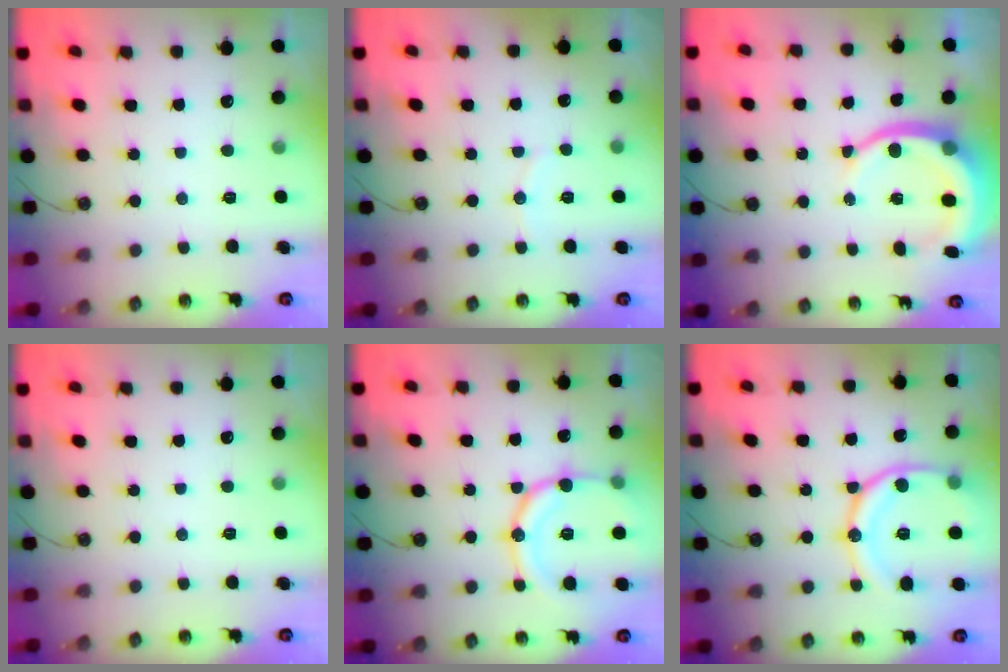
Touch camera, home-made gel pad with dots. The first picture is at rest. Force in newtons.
{"total": 4.4, "press": 4.3, "slide": 0.9}
{"total": 11.0, "press": 10.9, "slide": 2.0}
{"total": 0.0}
{"total": 17.2, "press": 16.9, "slide": 3.6}
{"total": 17.7, "press": 17.6, "slide": 1.9}